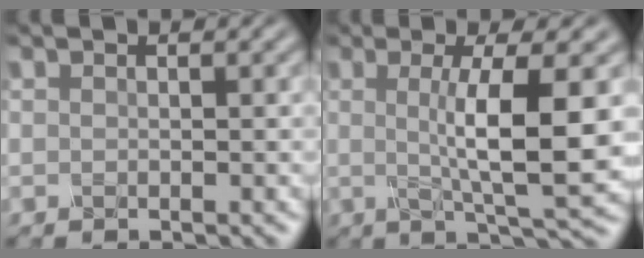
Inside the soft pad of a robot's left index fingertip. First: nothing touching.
{"total": 7.6, "force": [0.5, 1.4, 7.5], "torque": [-0.111, -0.002, 0.009]}